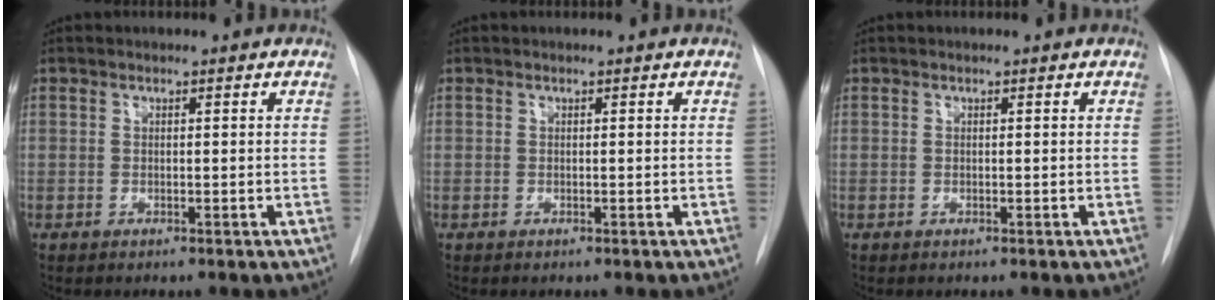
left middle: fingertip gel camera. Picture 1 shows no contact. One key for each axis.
{"total": 0.0}
{"total": 0.0}